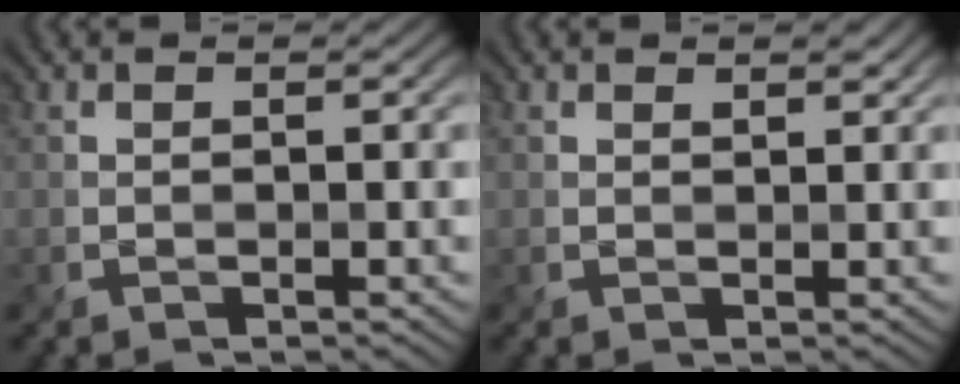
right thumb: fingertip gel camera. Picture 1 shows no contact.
{"total": 1.2, "force": [1.0, 0.5, 0.5], "torque": [-0.007, -0.003, 0.022]}